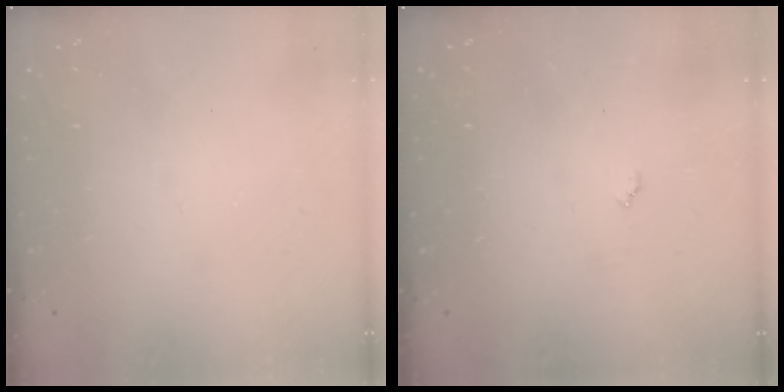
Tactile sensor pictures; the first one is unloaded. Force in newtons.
{"total": 3.7, "press": 3.7, "slide": 0.4}